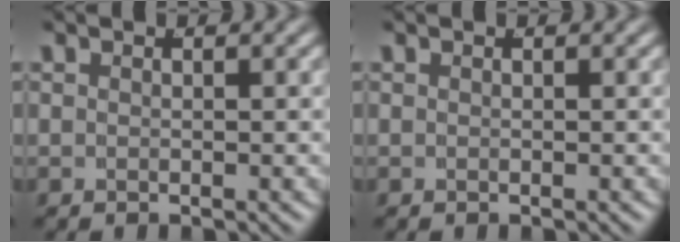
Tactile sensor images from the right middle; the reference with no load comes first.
{"total": 0.0}